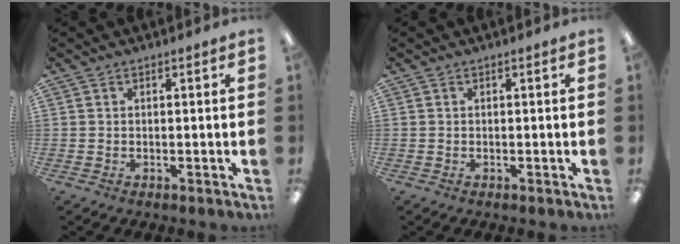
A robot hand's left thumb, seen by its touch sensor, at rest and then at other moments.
{"total": 0.0}